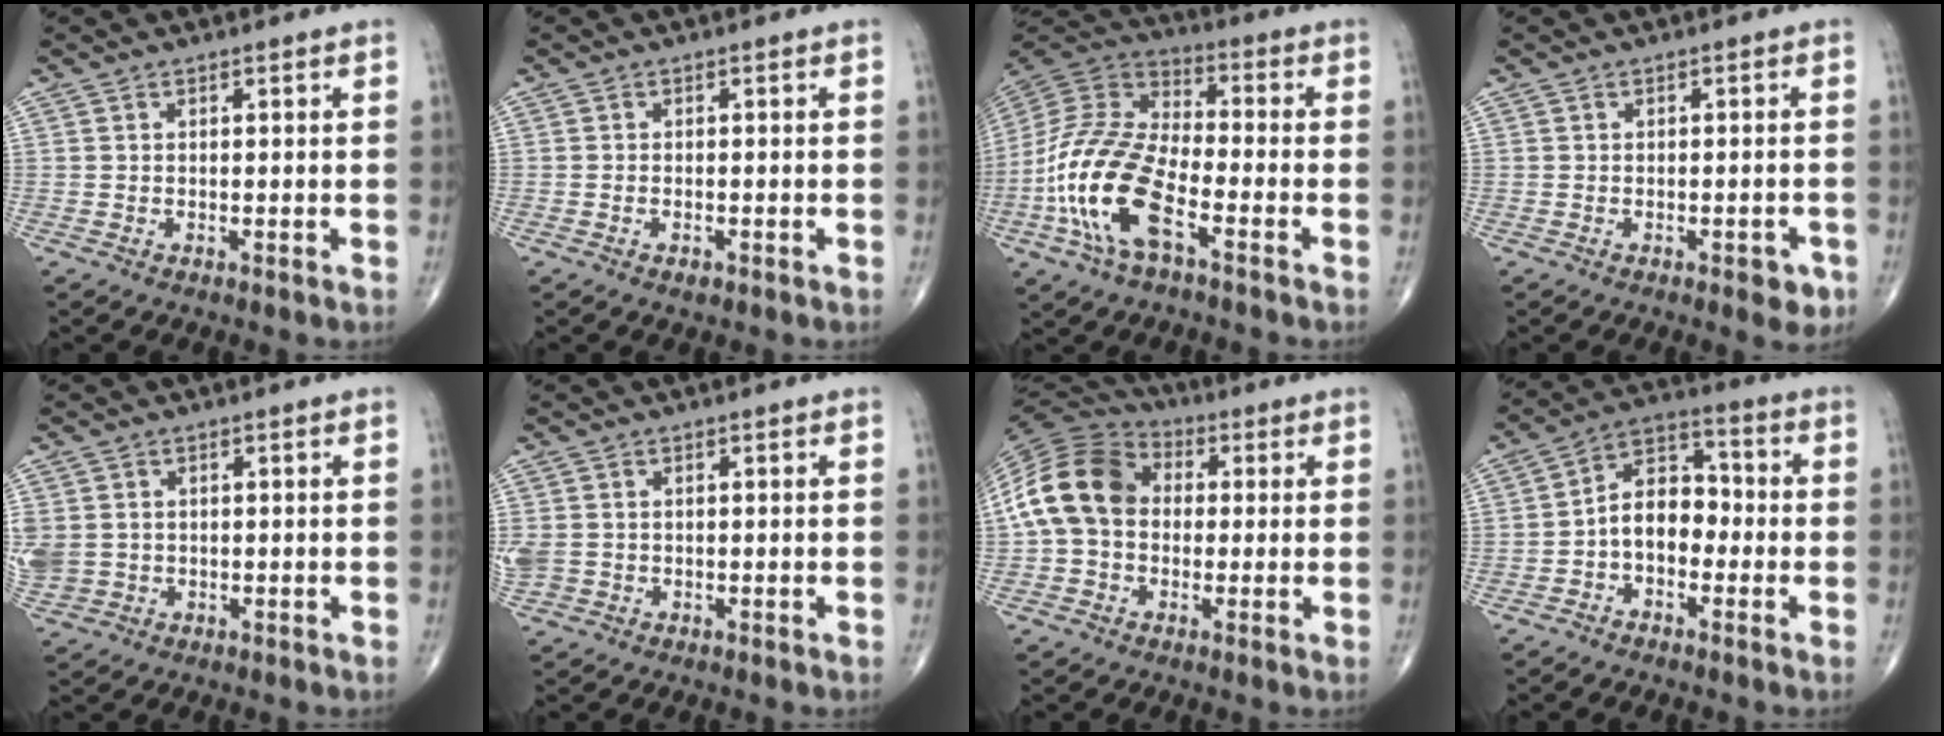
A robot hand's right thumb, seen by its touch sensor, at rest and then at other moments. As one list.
[{"total": 1.2, "force": [-0.7, 0.7, 0.8], "torque": [-0.015, 0.003, -0.009]}, {"total": 18.3, "force": [-6.9, 8.0, 14.9], "torque": [-0.316, 0.032, -0.135]}, {"total": 3.4, "force": [-1.7, 1.6, 2.5], "torque": [-0.018, 0.008, -0.017]}, {"total": 8.5, "force": [0.0, 7.5, 4.1], "torque": [-0.125, 0.006, 0.018]}, {"total": 4.4, "force": [-0.2, 3.7, 2.3], "torque": [-0.068, 0.006, 0.004]}, {"total": 14.5, "force": [0.6, 11.1, 9.2], "torque": [-0.173, 0.037, -0.001]}, {"total": 9.0, "force": [-2.0, 6.2, 6.2], "torque": [-0.077, 0.038, -0.051]}]